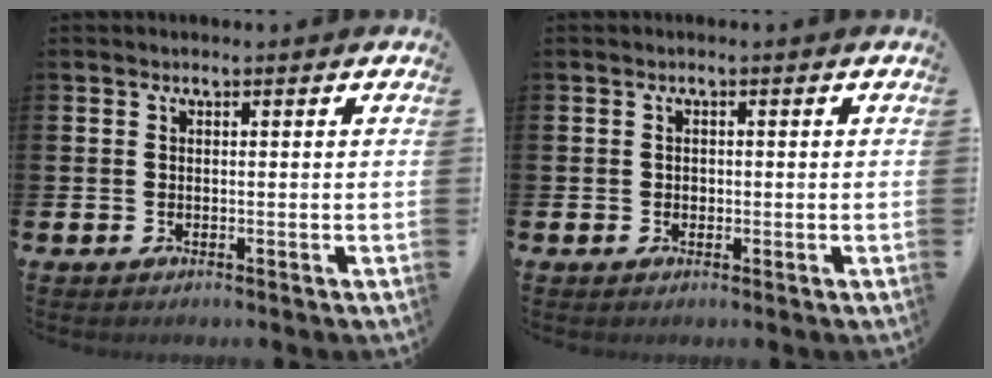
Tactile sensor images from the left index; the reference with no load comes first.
{"total": 0.7, "force": [0.0, 0.7, 0.2], "torque": [-0.005, 0.008, -0.002]}